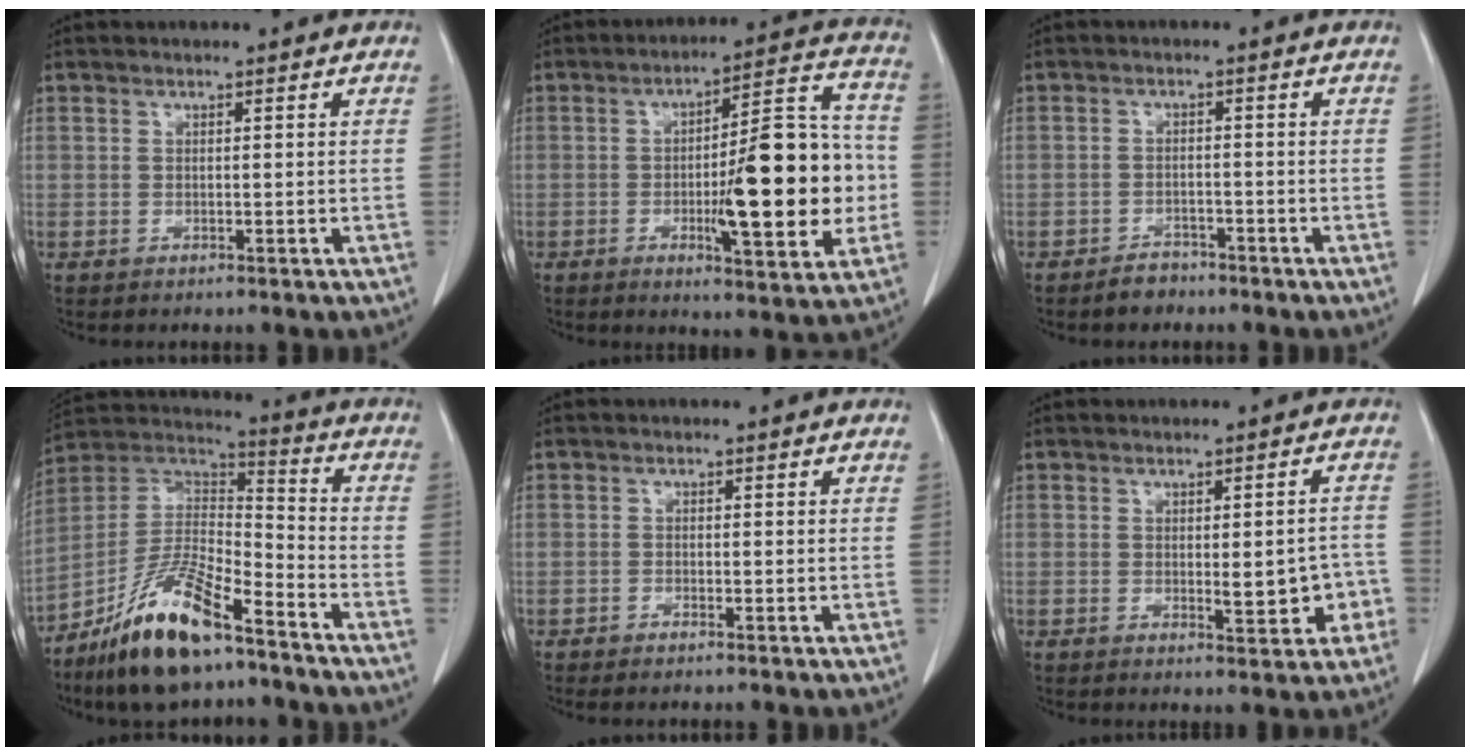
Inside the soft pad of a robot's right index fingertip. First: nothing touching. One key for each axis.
{"total": 17.2, "fx": -2.4, "fy": 3.6, "fz": 16.6, "tx": -0.237, "ty": 0.018, "tz": -0.031}
{"total": 2.8, "fx": -2.2, "fy": 1.5, "fz": 0.5, "tx": -0.012, "ty": 0.005, "tz": -0.033}
{"total": 16.9, "fx": -11.4, "fy": 4.0, "fz": 11.8, "tx": -0.236, "ty": -0.001, "tz": -0.208}
{"total": 1.0, "fx": -0.8, "fy": 0.1, "fz": 0.5, "tx": -0.010, "ty": -0.001, "tz": -0.013}
{"total": 5.5, "fx": -1.3, "fy": 2.0, "fz": 4.9, "tx": -0.058, "ty": 0.004, "tz": -0.009}